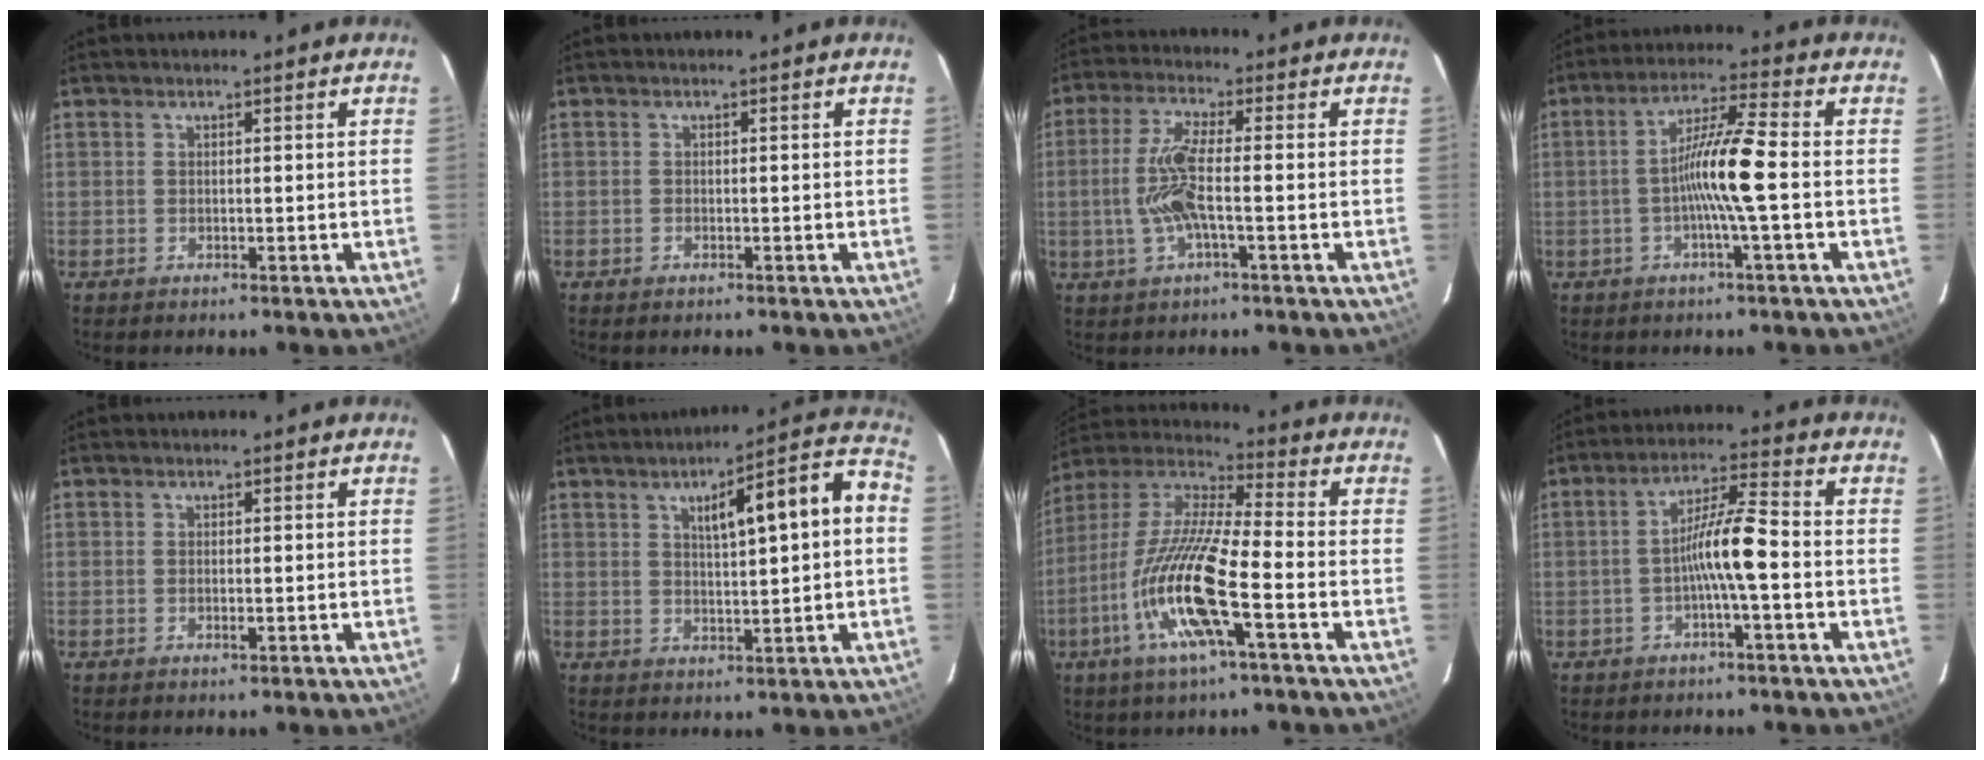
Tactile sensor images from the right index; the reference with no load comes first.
{"total": 0.5, "force": [-0.4, 0.3, 0.3], "torque": [-0.008, -0.001, -0.004]}
{"total": 7.5, "force": [-1.1, 0.9, 7.4], "torque": [-0.160, 0.002, -0.026]}
{"total": 8.8, "force": [-1.3, -0.6, 8.7], "torque": [-0.160, 0.007, -0.030]}
{"total": 0.8, "force": [-0.2, 0.2, 0.8], "torque": [-0.016, -0.002, -0.001]}
{"total": 11.8, "force": [2.3, 1.6, 11.5], "torque": [-0.159, 0.034, 0.032]}
{"total": 16.5, "force": [-5.6, 1.8, 15.4], "torque": [-0.327, -0.009, -0.110]}
{"total": 7.4, "force": [-1.5, 0.0, 7.3], "torque": [-0.132, 0.014, -0.030]}